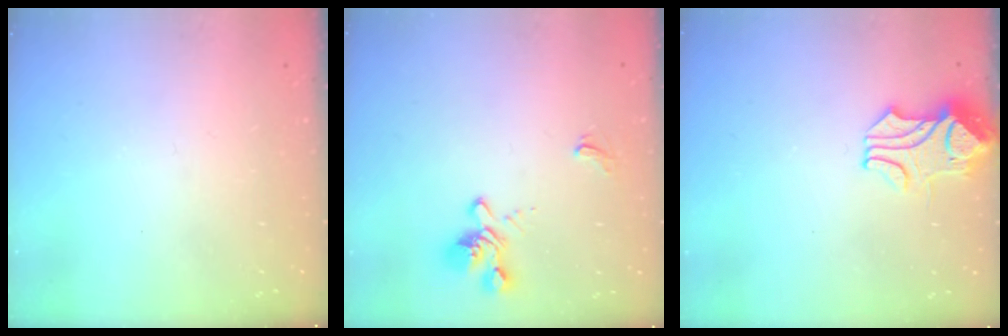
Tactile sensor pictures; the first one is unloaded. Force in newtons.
{"total": 5.7, "press": 5.5, "slide": 1.6}
{"total": 1.1, "press": 0.6, "slide": 0.9}